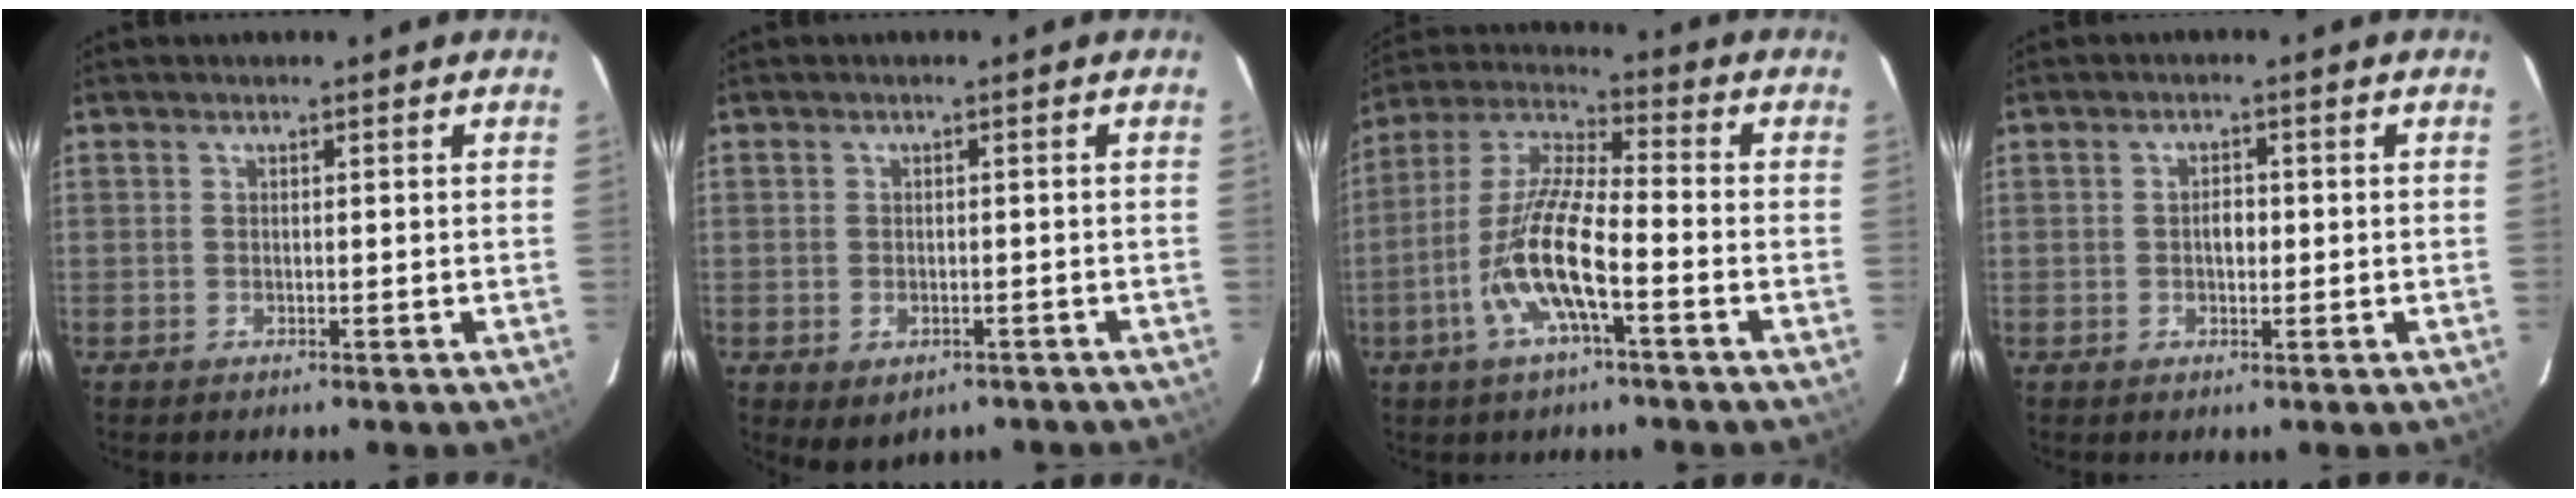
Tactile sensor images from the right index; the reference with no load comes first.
{"total": 3.9, "force": [-1.8, 2.7, 2.1], "torque": [-0.041, -0.009, -0.016]}
{"total": 12.7, "force": [-4.9, 2.5, 11.5], "torque": [-0.236, -0.004, -0.098]}
{"total": 2.2, "force": [-0.1, 1.4, 1.6], "torque": [-0.028, 0.007, -0.004]}